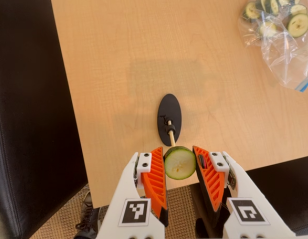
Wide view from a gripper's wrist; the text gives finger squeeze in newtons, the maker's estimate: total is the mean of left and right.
{"total": 8.3, "left": 8.3, "right": 8.2}